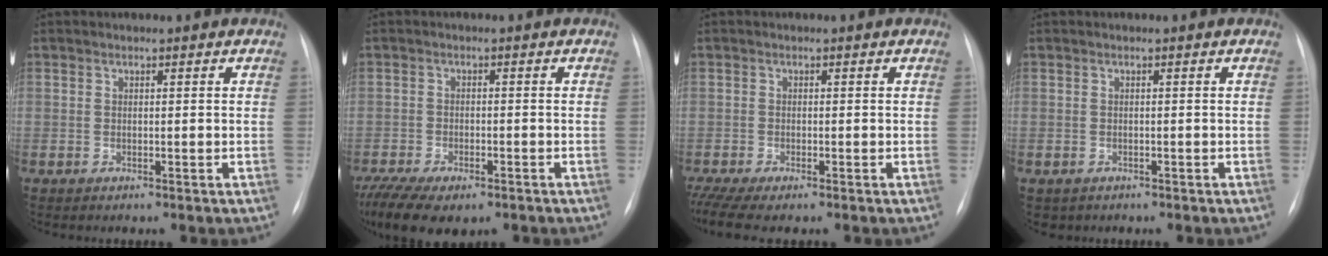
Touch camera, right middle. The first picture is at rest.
{"total": 11.5, "force": [-7.9, 4.8, 6.8], "torque": [-0.136, -0.015, -0.113]}
{"total": 5.2, "force": [-3.9, 1.0, 3.3], "torque": [-0.067, -0.008, -0.067]}
{"total": 1.4, "force": [-0.9, 1.1, 0.2], "torque": [-0.007, 0.002, -0.006]}